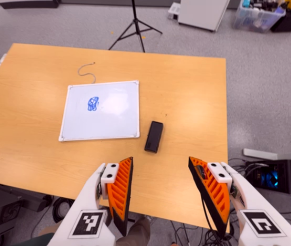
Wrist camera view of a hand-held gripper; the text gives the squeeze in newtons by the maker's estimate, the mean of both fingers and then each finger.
{"total": 0.0}